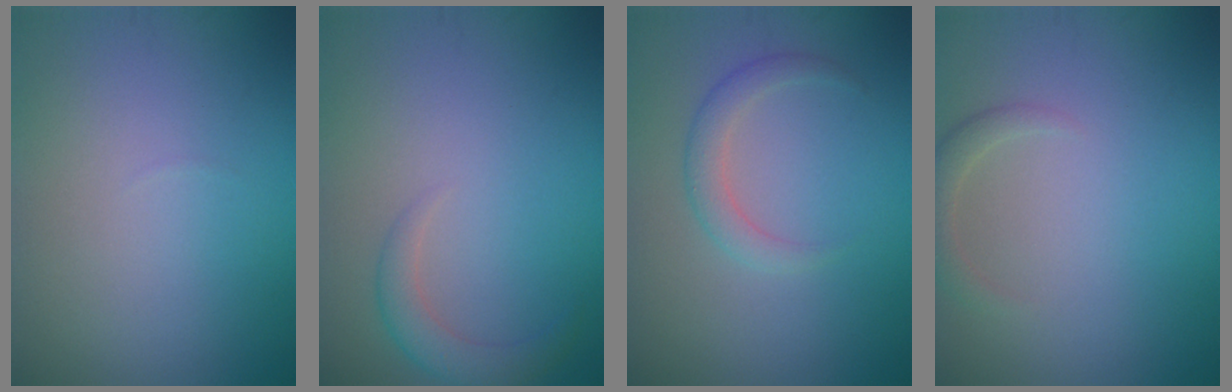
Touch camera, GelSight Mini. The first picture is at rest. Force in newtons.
{"total": 2.2, "press": 2.2, "slide": 0.1}
{"total": 2.1, "press": 2.0, "slide": 0.2}
{"total": 1.6, "press": 1.6, "slide": 0.1}